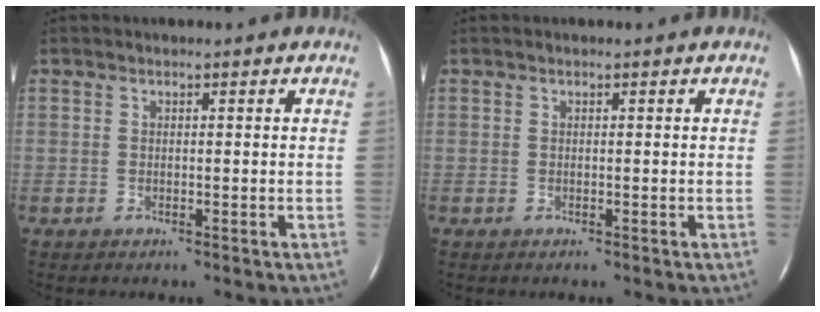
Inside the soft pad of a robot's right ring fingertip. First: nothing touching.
{"total": 0.0}